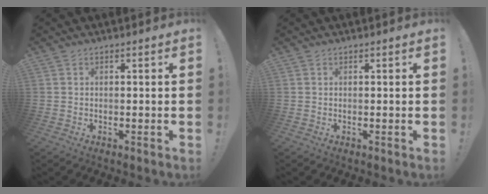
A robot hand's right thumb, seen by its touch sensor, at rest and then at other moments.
{"total": 0.0}